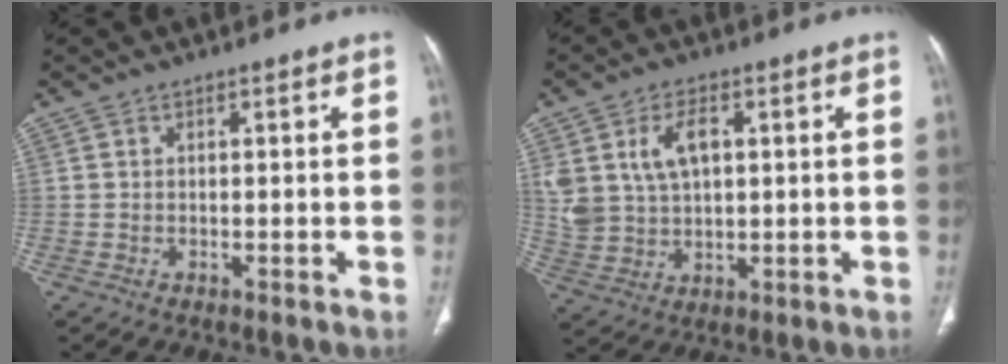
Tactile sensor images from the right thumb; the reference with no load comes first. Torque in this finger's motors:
{"motor_torque": [0.15, 0.18, 0.73, 0.73, 0.25]}